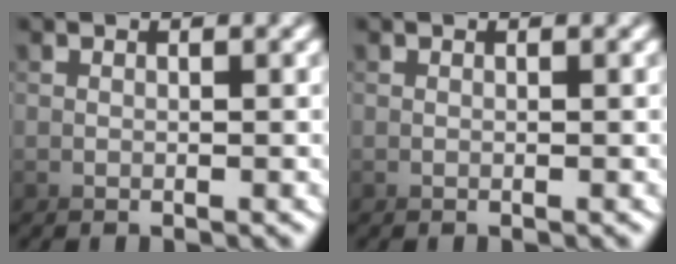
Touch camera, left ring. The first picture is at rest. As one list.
[{"total": 0.0}]